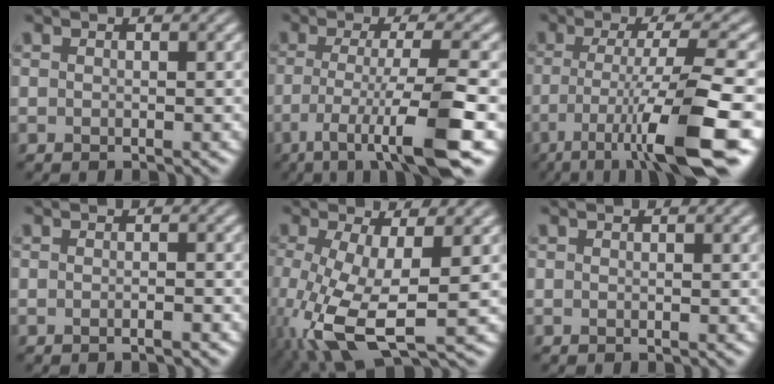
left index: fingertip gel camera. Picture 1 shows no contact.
{"total": 8.3, "force": [-3.6, 1.3, 7.4], "torque": [-0.116, -0.002, -0.064]}
{"total": 10.3, "force": [-4.9, 1.9, 8.9], "torque": [-0.139, 0.002, -0.083]}
{"total": 0.7, "force": [-0.4, 0.1, 0.6], "torque": [-0.006, -0.002, -0.010]}
{"total": 8.1, "force": [-2.3, 2.9, 7.2], "torque": [-0.172, -0.018, -0.044]}
{"total": 0.0}